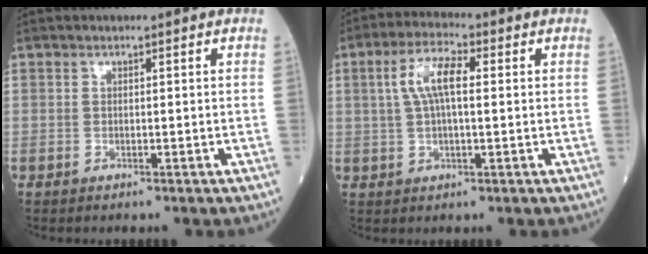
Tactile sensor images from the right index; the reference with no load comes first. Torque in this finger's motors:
{"motor_torque": [0.33, -0.08, 0.18, 0.05]}